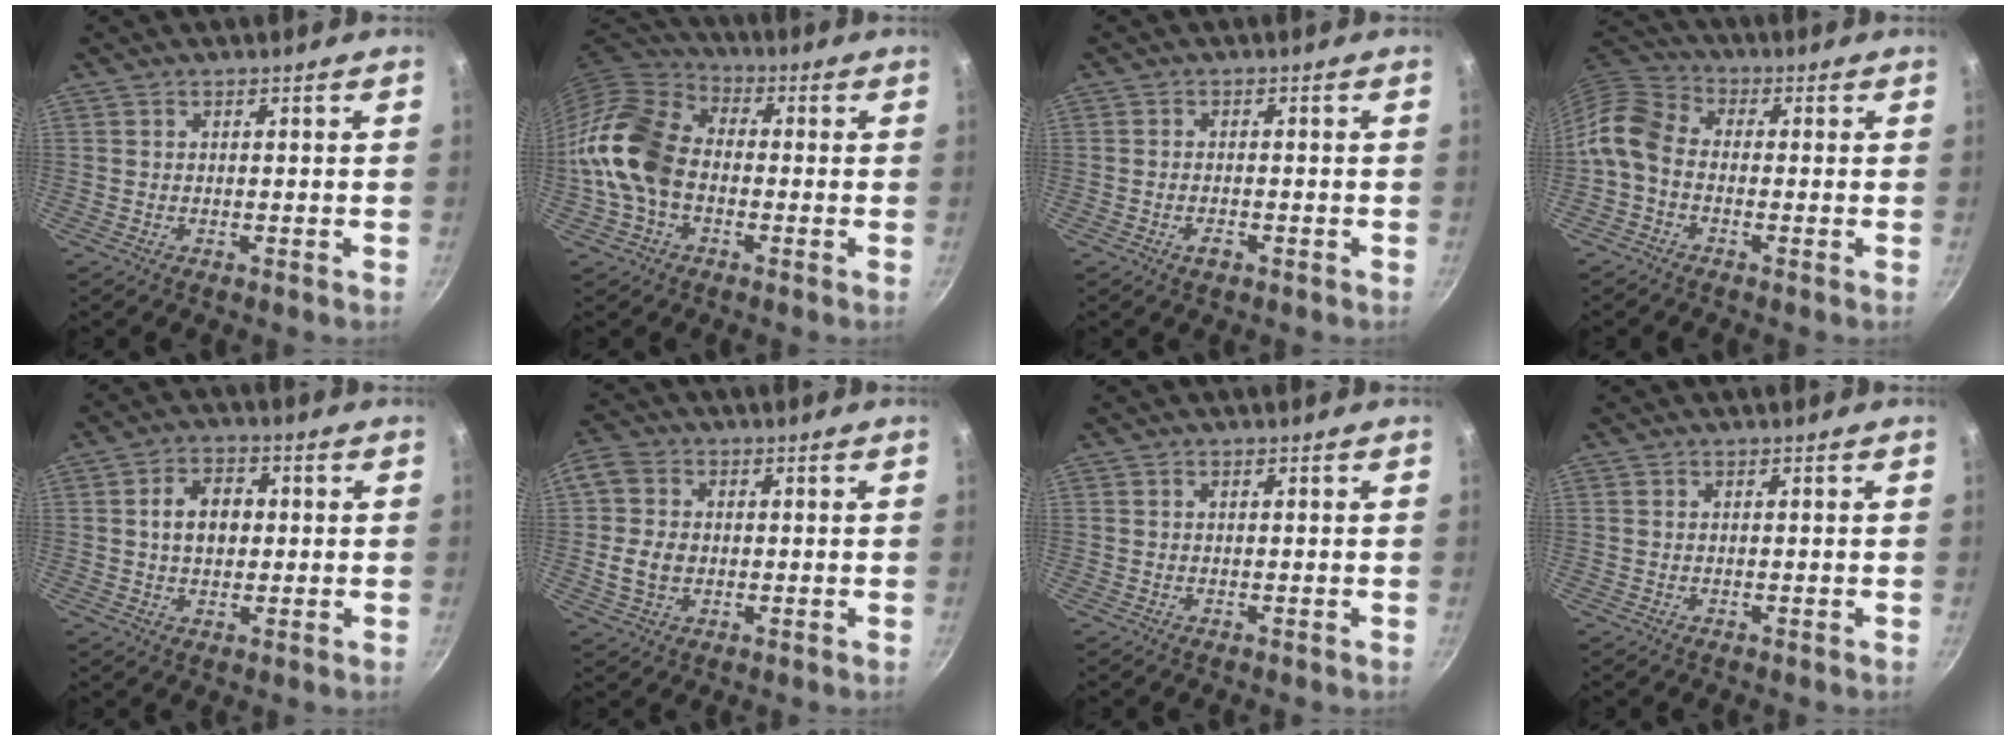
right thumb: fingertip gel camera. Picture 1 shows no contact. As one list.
[{"total": 14.2, "force": [-2.3, 10.1, 9.7], "torque": [-0.165, 0.033, -0.067]}, {"total": 1.9, "force": [-1.1, 0.9, 1.3], "torque": [-0.028, 0.006, -0.022]}, {"total": 7.6, "force": [-1.9, 5.2, 5.2], "torque": [-0.108, 0.035, -0.058]}, {"total": 7.2, "force": [0.7, 5.2, 4.9], "torque": [-0.058, 0.011, 0.007]}, {"total": 8.9, "force": [-0.2, 7.1, 5.3], "torque": [-0.092, 0.007, -0.013]}, {"total": 0.0}, {"total": 0.0}]